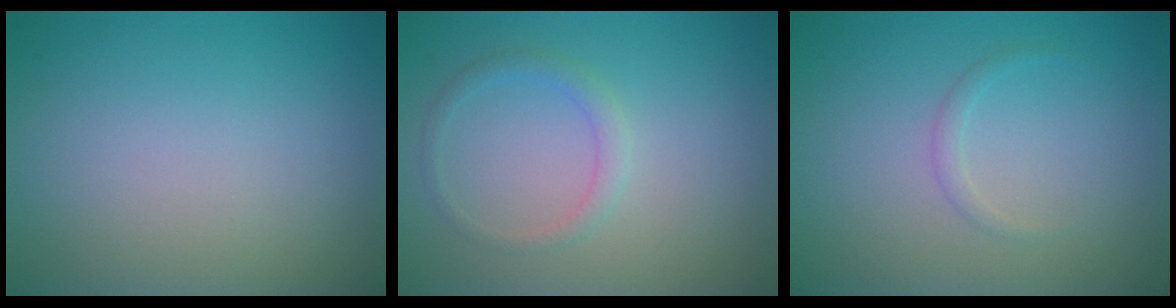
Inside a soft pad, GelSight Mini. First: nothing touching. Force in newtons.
{"total": 1.4, "press": 1.4, "slide": 0.1}
{"total": 0.8, "press": 0.8, "slide": 0.1}